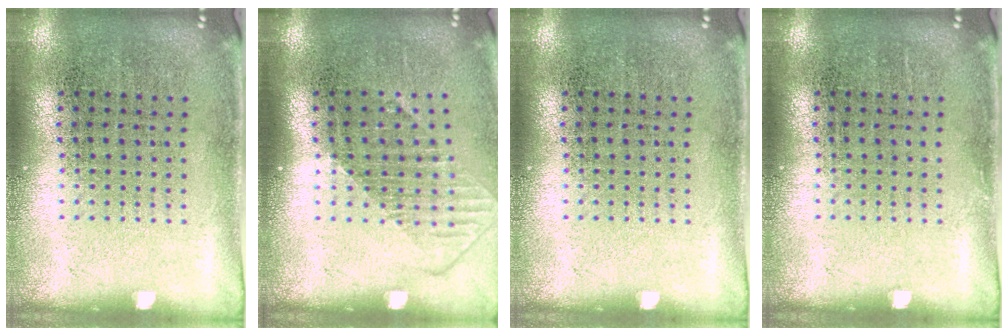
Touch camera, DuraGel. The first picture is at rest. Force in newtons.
{"total": 1.4, "press": 1.1, "slide": 0.9}
{"total": 0.0}
{"total": 0.0}